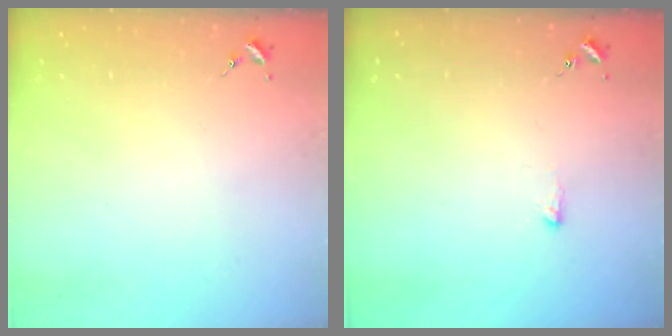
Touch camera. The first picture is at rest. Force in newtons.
{"total": 2.7, "press": 2.7, "slide": 0.5}